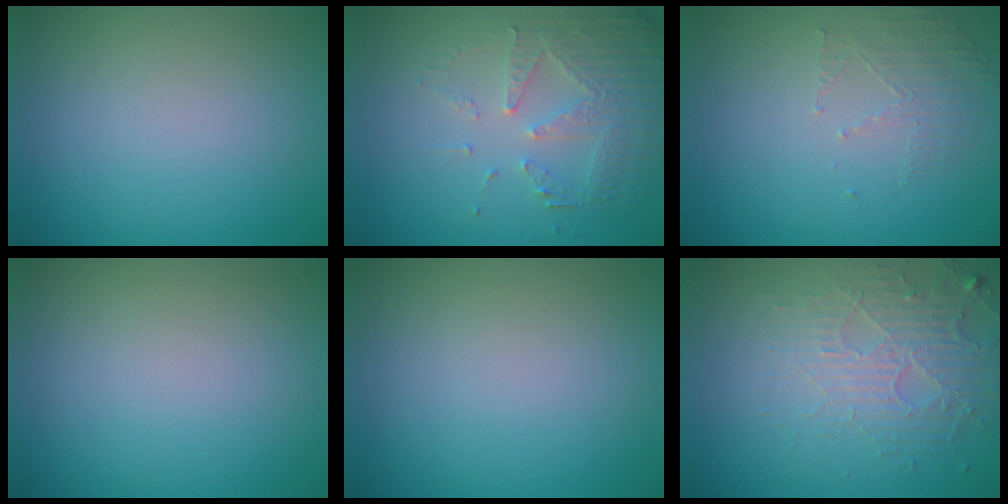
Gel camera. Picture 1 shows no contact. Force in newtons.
{"total": 5.4, "press": 3.7, "slide": 3.9}
{"total": 1.6, "press": 0.7, "slide": 1.4}
{"total": 0.0}
{"total": 0.0}
{"total": 5.1, "press": 3.4, "slide": 3.8}